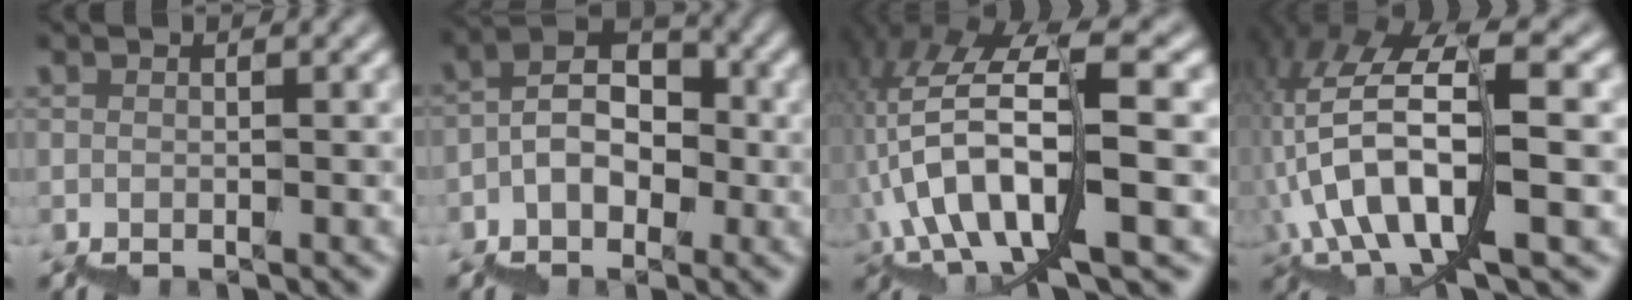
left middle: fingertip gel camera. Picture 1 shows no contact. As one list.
[{"total": 3.9, "force": [-0.8, 2.9, 2.4], "torque": [-0.034, 0.014, -0.024]}, {"total": 10.2, "force": [1.7, 3.5, 9.5], "torque": [-0.185, 0.013, 0.032]}, {"total": 10.4, "force": [0.7, 4.0, 9.5], "torque": [-0.187, 0.013, 0.014]}]